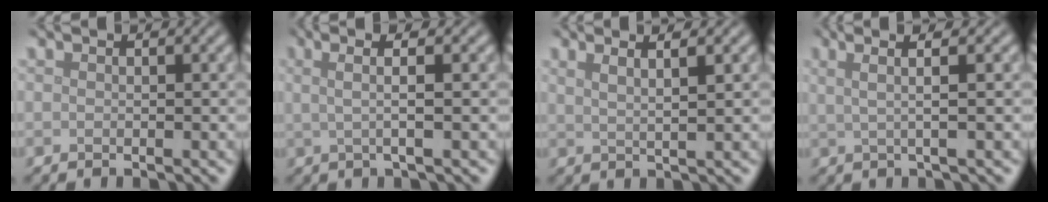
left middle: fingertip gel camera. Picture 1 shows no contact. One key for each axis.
{"total": 3.3, "fx": 0.7, "fy": 0.7, "fz": 3.1, "tx": -0.052, "ty": 0.003, "tz": 0.005}
{"total": 4.0, "fx": 2.3, "fy": 1.4, "fz": 3.0, "tx": -0.021, "ty": 0.016, "tz": 0.007}
{"total": 4.1, "fx": 1.5, "fy": 1.2, "fz": 3.6, "tx": -0.048, "ty": 0.014, "tz": -0.001}